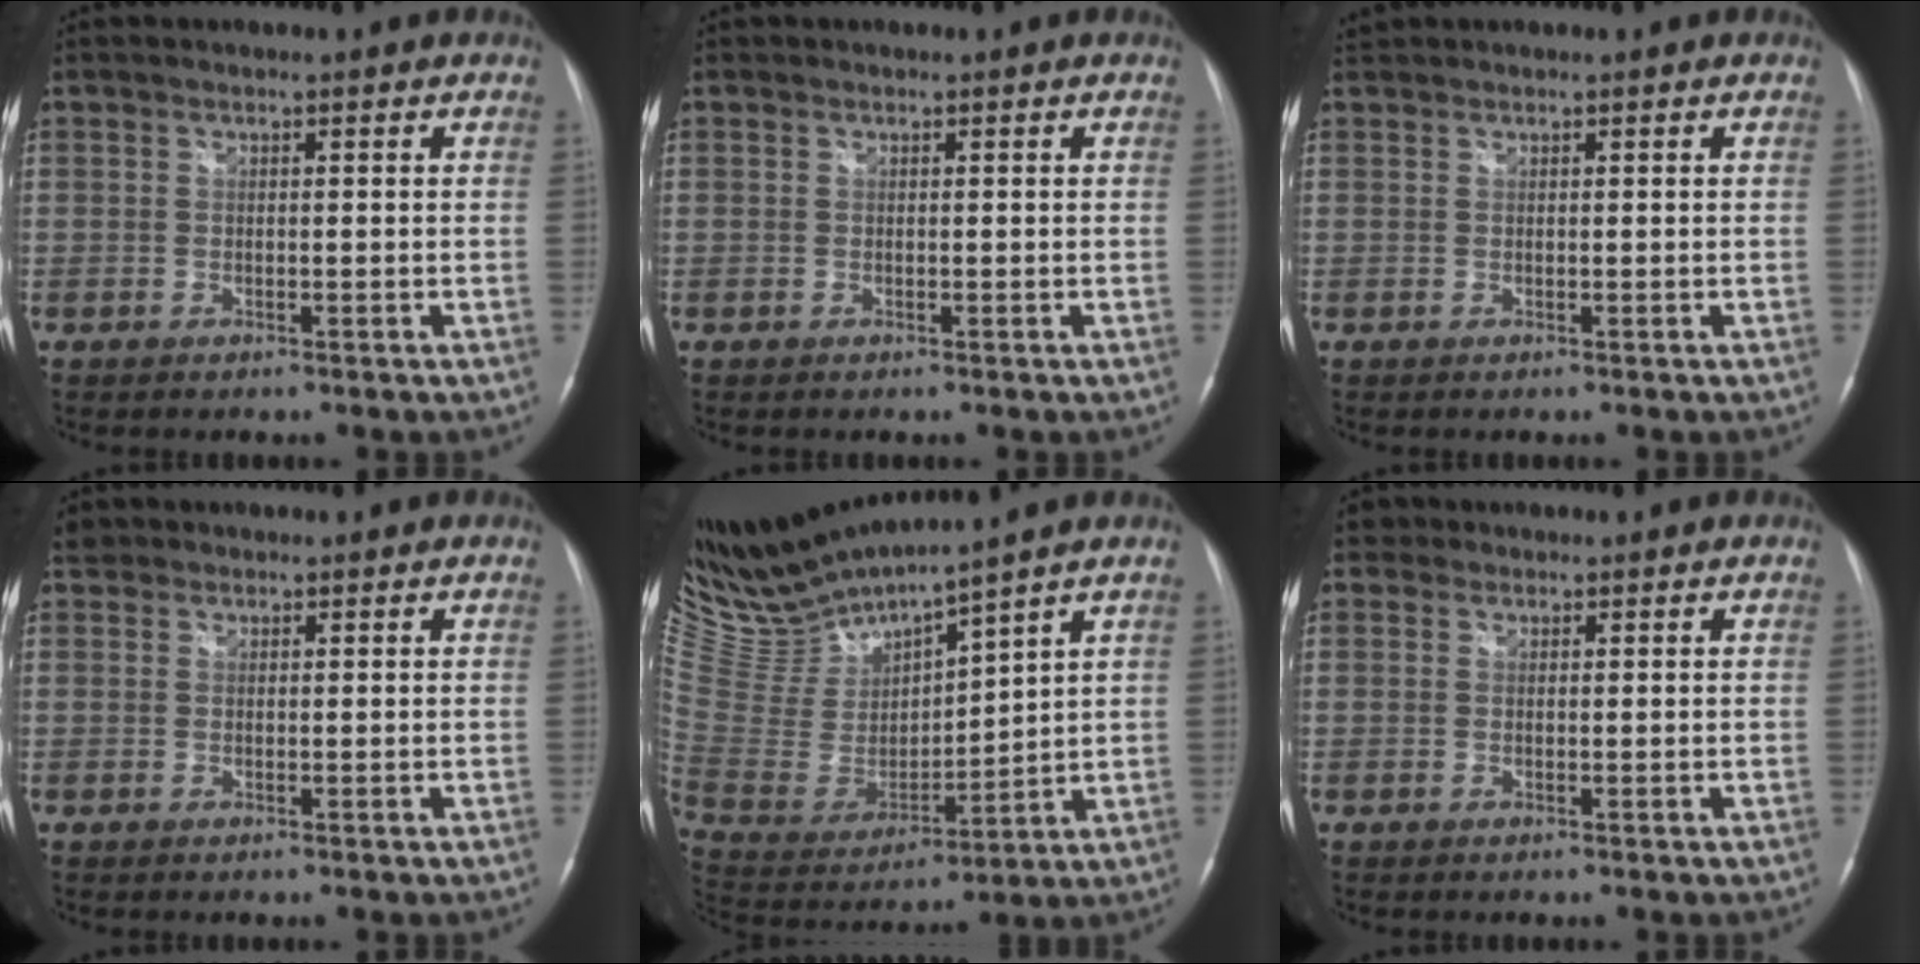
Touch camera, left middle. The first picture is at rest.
{"total": 0.0}
{"total": 0.8, "force": [0.7, 0.0, -0.1], "torque": [-0.010, 0.015, 0.020]}
{"total": 1.8, "force": [1.3, 1.2, 0.1], "torque": [0.001, 0.014, 0.021]}
{"total": 12.6, "force": [12.1, -0.8, 3.2], "torque": [-0.087, -0.010, 0.261]}
{"total": 1.7, "force": [1.1, 1.3, 0.1], "torque": [0.004, 0.011, 0.016]}